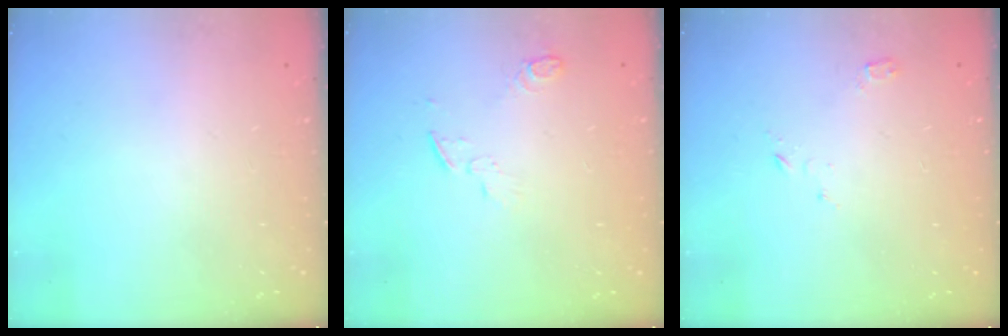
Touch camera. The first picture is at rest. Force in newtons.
{"total": 4.7, "press": 4.7, "slide": 0.6}
{"total": 3.2, "press": 3.2, "slide": 0.3}